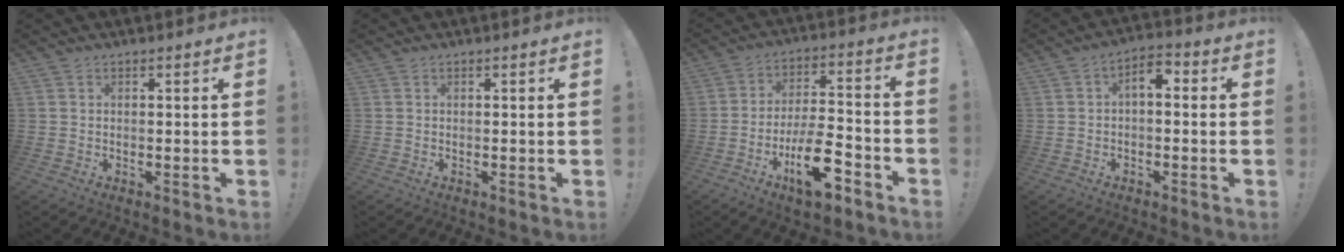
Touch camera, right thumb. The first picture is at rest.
{"total": 0.0}
{"total": 15.7, "force": [-7.8, 6.2, 12.2], "torque": [-0.194, 0.052, -0.123]}
{"total": 4.6, "force": [-0.7, 2.5, 3.9], "torque": [-0.059, 0.004, -0.014]}